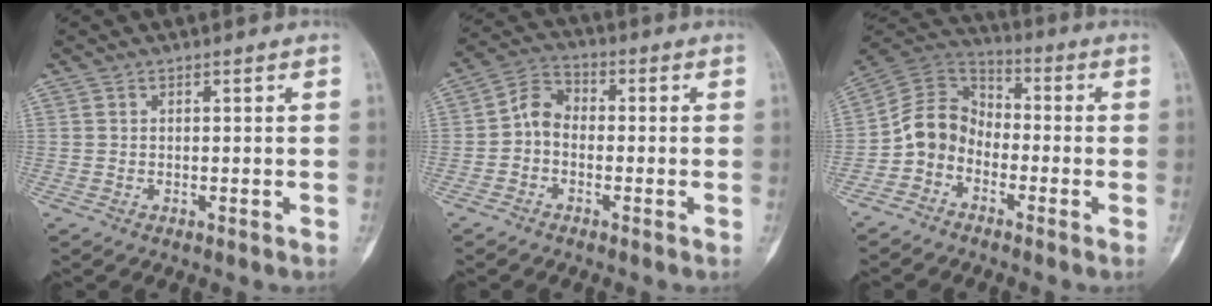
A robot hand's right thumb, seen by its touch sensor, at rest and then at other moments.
{"total": 5.6, "force": [-1.1, 4.2, 3.6], "torque": [-0.050, 0.023, -0.038]}
{"total": 9.4, "force": [-3.5, 7.6, 4.4], "torque": [-0.068, 0.060, -0.084]}